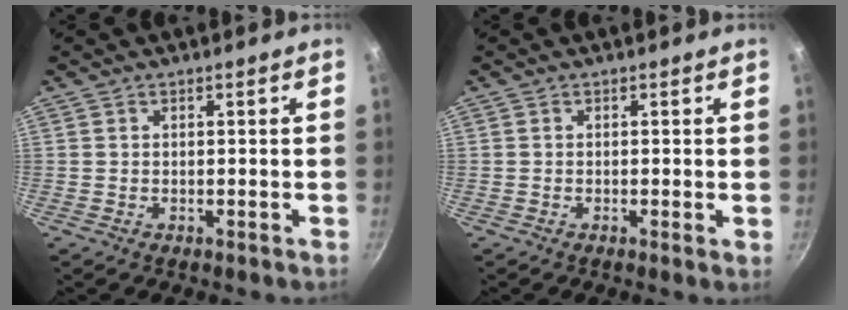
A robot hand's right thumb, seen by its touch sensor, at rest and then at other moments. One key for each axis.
{"total": 0.7, "fx": -0.1, "fy": 0.0, "fz": 0.7, "tx": -0.009, "ty": -0.003, "tz": -0.006}